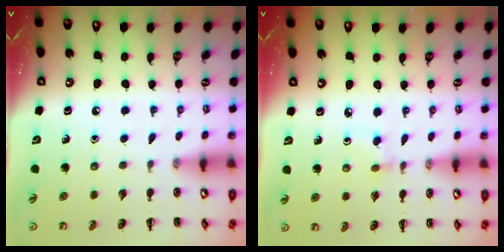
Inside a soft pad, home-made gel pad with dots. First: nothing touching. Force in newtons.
{"total": 2.6, "press": 2.4, "slide": 1.1}